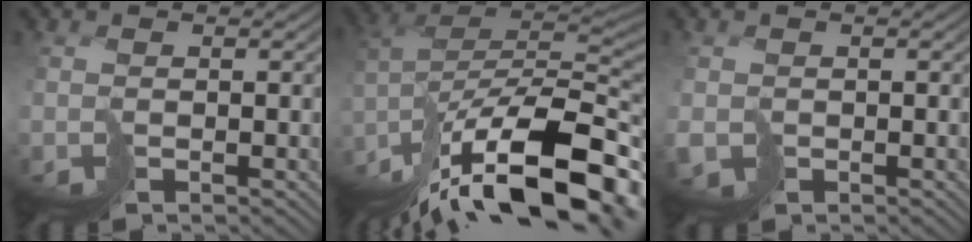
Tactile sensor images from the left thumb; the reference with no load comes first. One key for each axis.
{"total": 17.5, "fx": -11.0, "fy": 6.0, "fz": 12.3, "tx": -0.212, "ty": 0.001, "tz": -0.165}
{"total": 2.5, "fx": -0.6, "fy": 2.0, "fz": 1.5, "tx": -0.040, "ty": -0.007, "tz": -0.012}